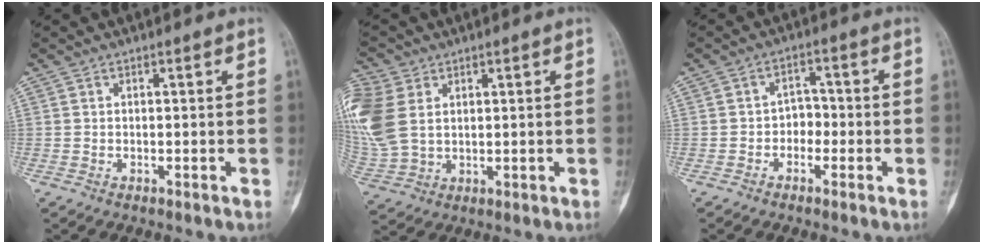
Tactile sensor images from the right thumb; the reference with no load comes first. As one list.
[{"total": 15.7, "force": [4.2, 11.2, 10.1], "torque": [-0.268, 0.004, 0.090]}, {"total": 3.6, "force": [-1.4, 2.8, 1.7], "torque": [0.001, 0.022, -0.032]}]